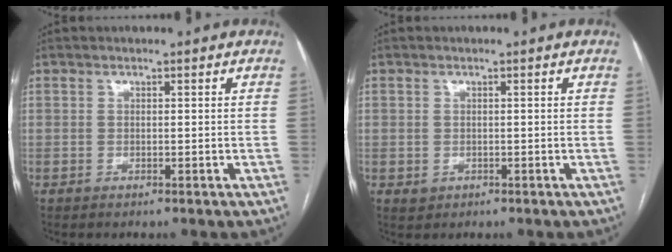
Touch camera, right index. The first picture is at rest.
{"total": 1.4, "force": [-0.3, 1.4, 0.3], "torque": [-0.005, 0.002, 0.001]}